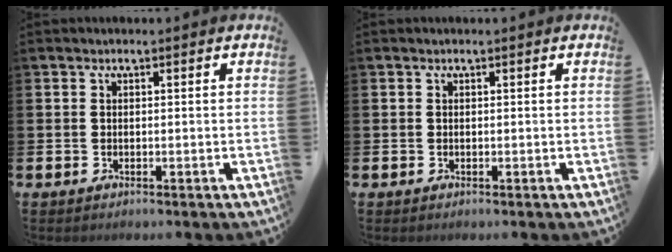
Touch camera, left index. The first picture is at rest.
{"total": 0.0}